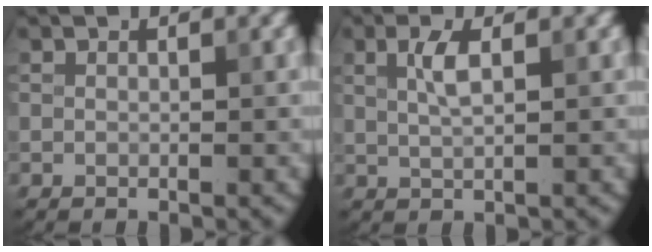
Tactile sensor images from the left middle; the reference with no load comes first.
{"total": 2.2, "force": [0.8, 0.6, 2.0], "torque": [-0.040, 0.003, 0.015]}